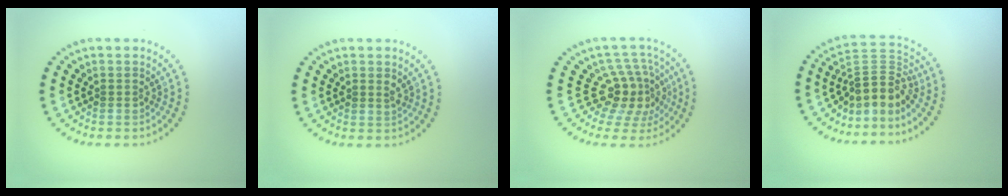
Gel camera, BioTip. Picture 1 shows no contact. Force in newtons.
{"total": 0.9, "press": 0.9, "slide": 0.2}
{"total": 4.4, "press": 3.3, "slide": 2.9}
{"total": 3.9, "press": 2.5, "slide": 2.9}